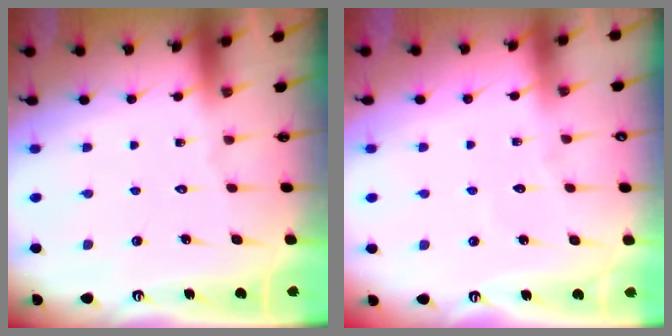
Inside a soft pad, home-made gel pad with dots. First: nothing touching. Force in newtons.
{"total": 2.3, "press": 2.2, "slide": 0.3}